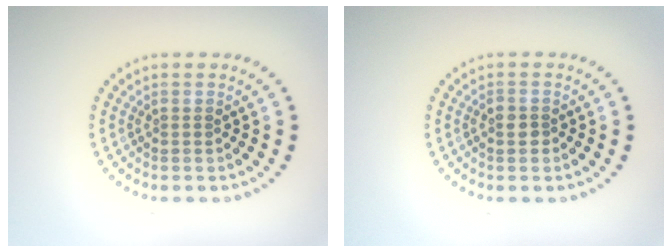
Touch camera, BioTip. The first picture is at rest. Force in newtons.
{"total": 1.4, "press": 1.3, "slide": 0.4}